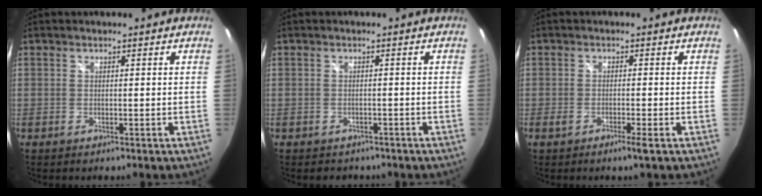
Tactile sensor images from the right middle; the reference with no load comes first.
{"total": 2.3, "force": [-1.7, 1.6, 0.4], "torque": [-0.010, -0.001, -0.020]}
{"total": 2.4, "force": [-1.5, 0.0, 1.9], "torque": [-0.041, -0.006, -0.031]}